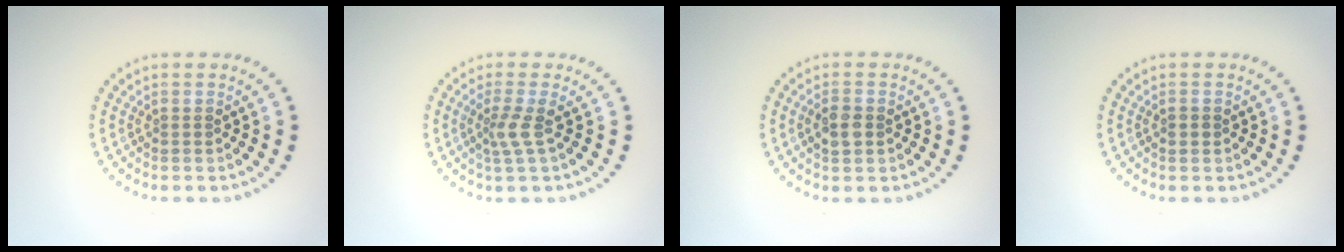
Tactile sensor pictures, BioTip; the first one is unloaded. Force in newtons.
{"total": 2.0, "press": 1.3, "slide": 1.5}
{"total": 1.9, "press": 1.9, "slide": 0.3}
{"total": 1.1, "press": 1.0, "slide": 0.2}